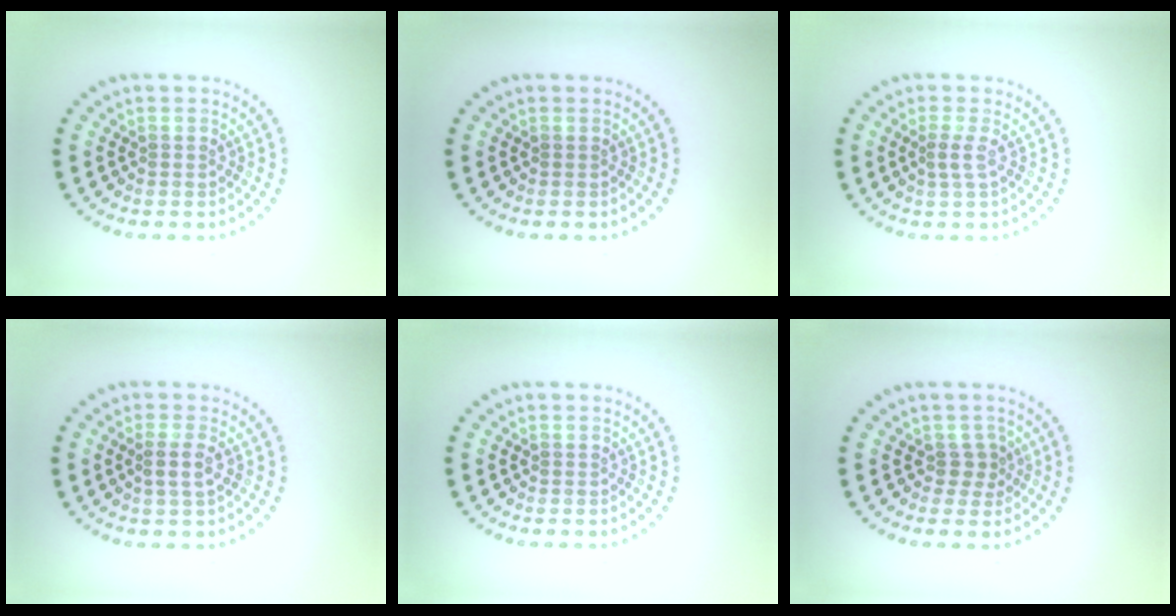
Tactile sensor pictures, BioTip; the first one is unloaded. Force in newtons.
{"total": 0.0}
{"total": 1.2, "press": 1.0, "slide": 0.8}
{"total": 1.7, "press": 1.5, "slide": 0.9}
{"total": 0.0}
{"total": 1.6, "press": 1.3, "slide": 1.0}